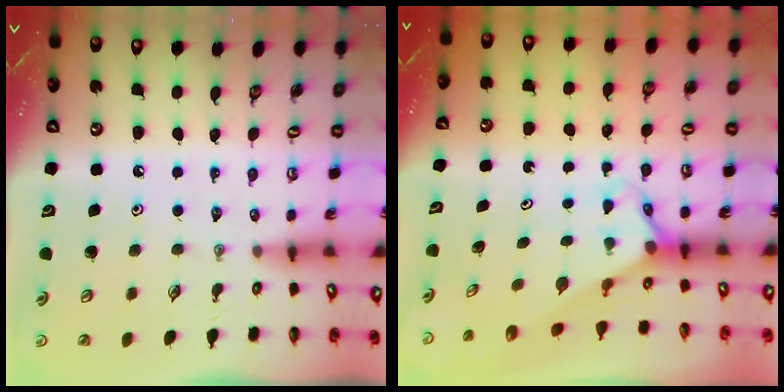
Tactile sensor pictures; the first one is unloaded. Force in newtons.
{"total": 2.7, "press": 2.7, "slide": 0.2}